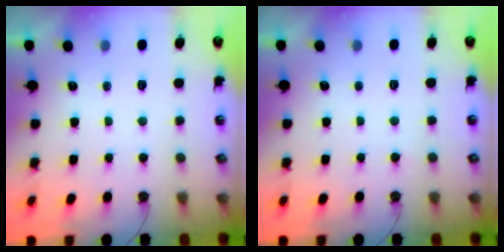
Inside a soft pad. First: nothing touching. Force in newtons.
{"total": 3.7, "press": 3.7, "slide": 0.3}